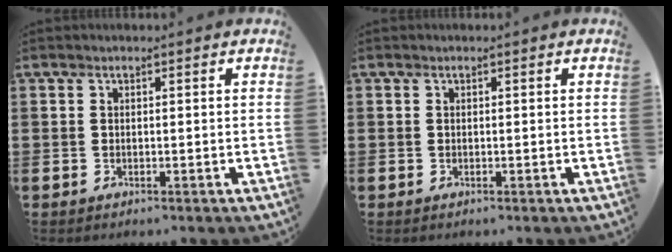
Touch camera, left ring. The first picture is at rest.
{"total": 0.0}